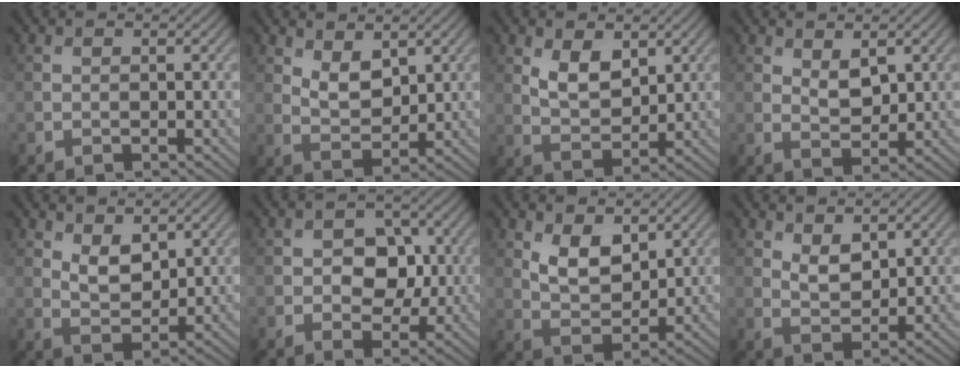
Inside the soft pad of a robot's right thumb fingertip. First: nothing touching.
{"total": 4.4, "force": [2.4, 2.3, 2.9], "torque": [-0.063, -0.010, 0.047]}
{"total": 5.3, "force": [2.3, 3.0, 3.7], "torque": [-0.079, -0.010, 0.049]}
{"total": 3.1, "force": [1.5, 1.6, 2.2], "torque": [-0.045, -0.007, 0.032]}
{"total": 4.3, "force": [2.2, 2.2, 2.9], "torque": [-0.062, -0.008, 0.044]}
{"total": 5.8, "force": [0.0, 4.2, 3.9], "torque": [-0.056, -0.001, -0.012]}
{"total": 6.0, "force": [2.8, 3.4, 4.1], "torque": [-0.087, -0.015, 0.054]}
{"total": 3.6, "force": [1.9, 1.9, 2.4], "torque": [-0.053, -0.007, 0.041]}